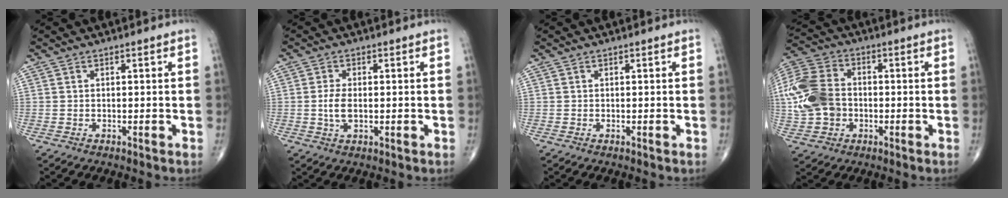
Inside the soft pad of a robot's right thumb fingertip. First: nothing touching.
{"total": 3.6, "force": [-0.1, 1.8, 3.1], "torque": [-0.067, -0.003, -0.003]}
{"total": 0.0}
{"total": 14.8, "force": [-1.1, 11.2, 9.7], "torque": [-0.207, 0.018, -0.023]}